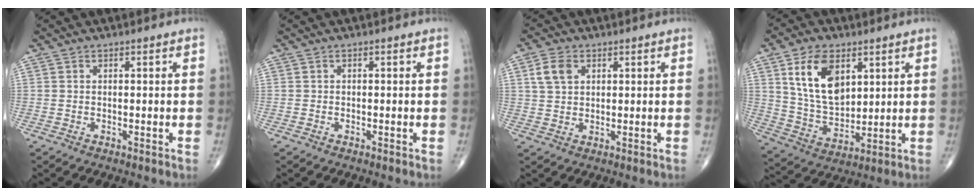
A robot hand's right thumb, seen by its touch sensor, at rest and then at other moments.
{"total": 0.0}
{"total": 4.7, "force": [1.8, 3.2, 3.0], "torque": [-0.052, 0.001, 0.034]}
{"total": 13.5, "force": [5.3, 8.2, 9.3], "torque": [-0.147, -0.027, 0.112]}